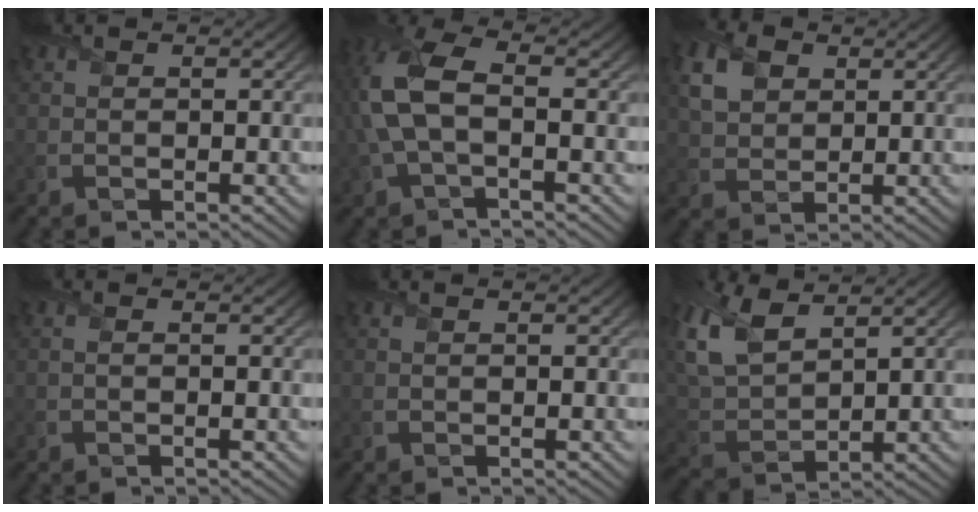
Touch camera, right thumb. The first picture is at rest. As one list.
[{"total": 9.0, "force": [0.5, 4.8, 7.6], "torque": [-0.202, 0.011, 0.004]}, {"total": 5.8, "force": [2.3, 4.1, 3.5], "torque": [-0.097, 0.009, 0.043]}, {"total": 0.7, "force": [-0.2, 0.1, 0.6], "torque": [-0.015, 0.000, -0.006]}, {"total": 0.0}, {"total": 9.6, "force": [5.5, 4.7, 6.4], "torque": [-0.183, 0.015, 0.113]}]